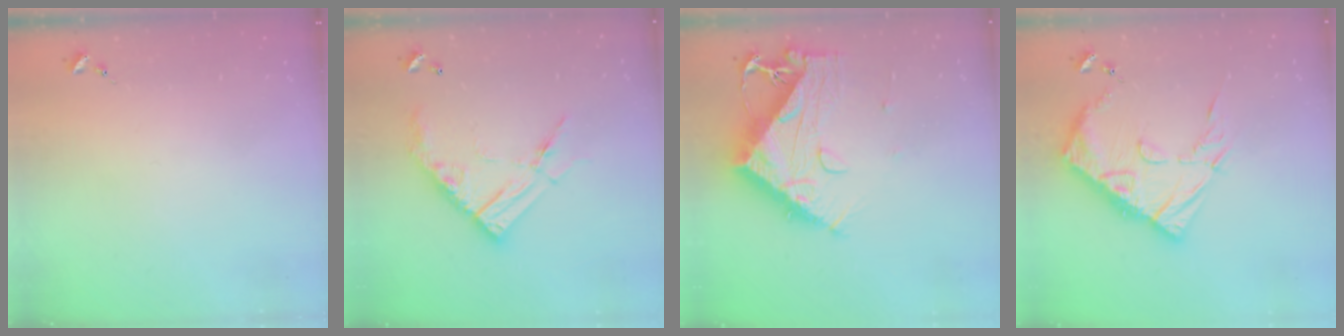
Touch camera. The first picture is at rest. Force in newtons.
{"total": 15.8, "press": 15.7, "slide": 1.4}
{"total": 13.9, "press": 13.8, "slide": 1.3}
{"total": 15.6, "press": 15.5, "slide": 1.4}